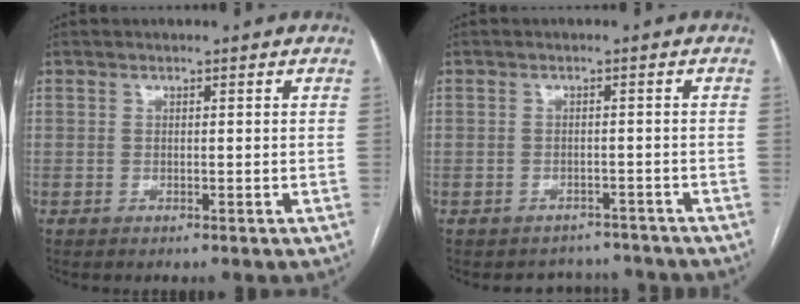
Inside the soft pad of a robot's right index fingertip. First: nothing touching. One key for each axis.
{"total": 3.9, "fx": -3.4, "fy": 1.6, "fz": -0.9, "tx": 0.014, "ty": 0.018, "tz": -0.047}